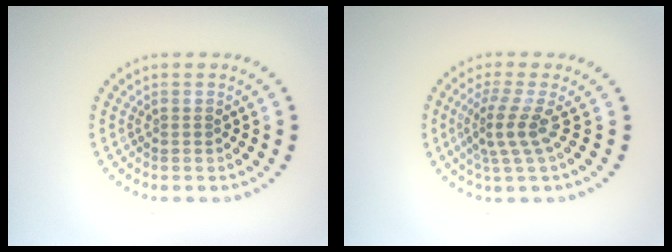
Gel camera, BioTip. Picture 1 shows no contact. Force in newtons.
{"total": 2.9, "press": 1.9, "slide": 2.2}